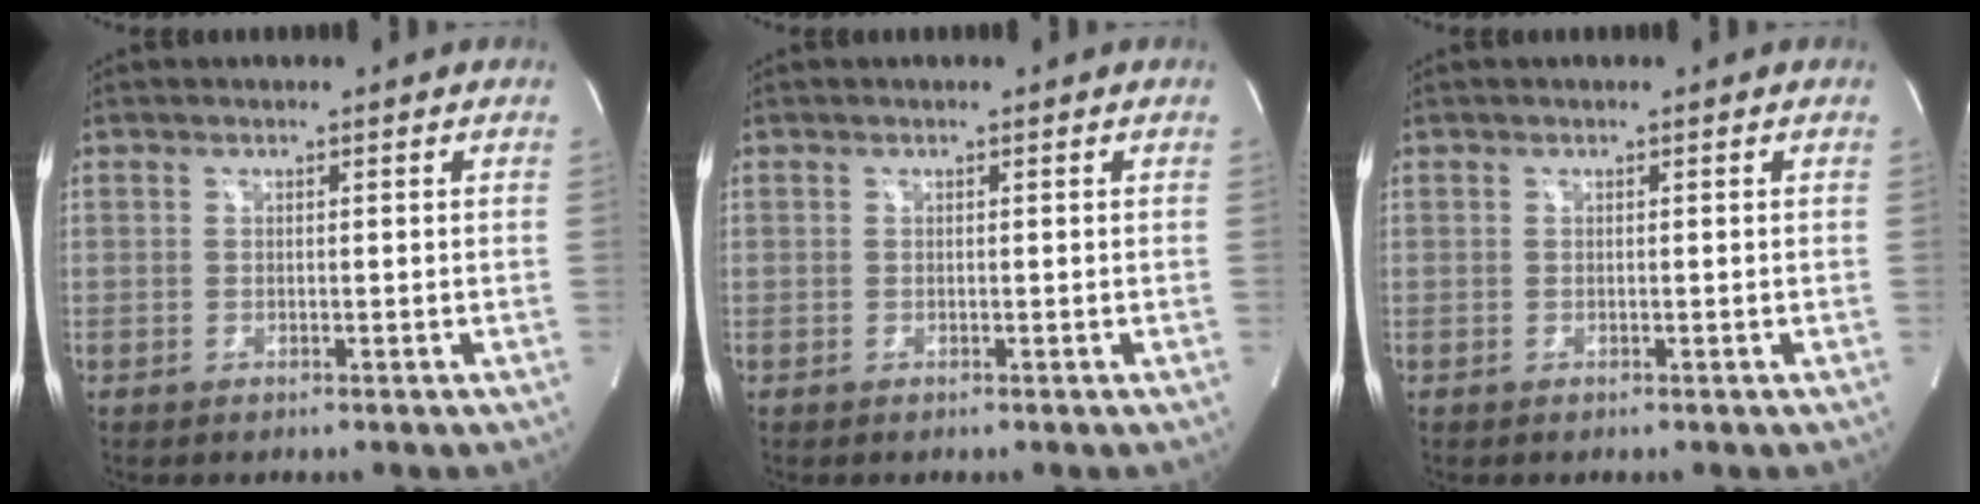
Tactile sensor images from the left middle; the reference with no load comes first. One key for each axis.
{"total": 0.0}
{"total": 0.0}